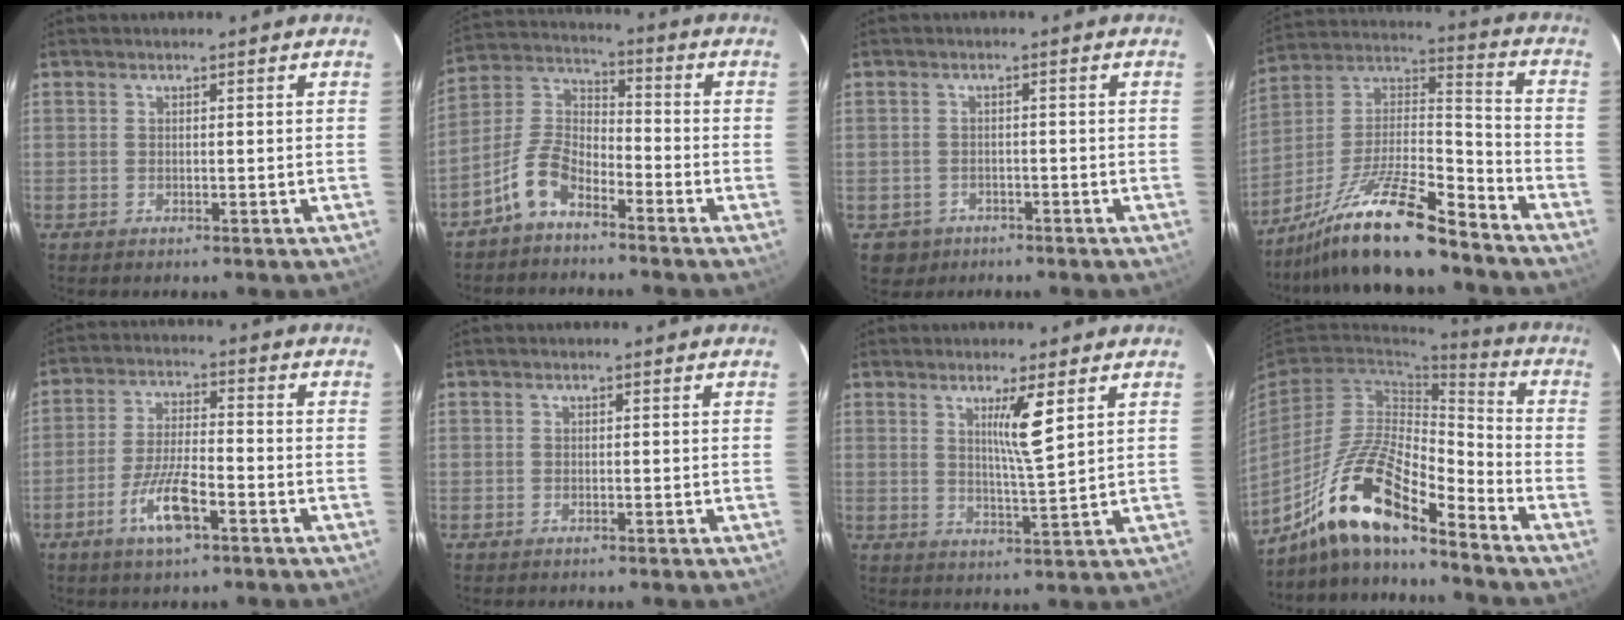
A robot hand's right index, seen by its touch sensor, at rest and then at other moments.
{"total": 8.0, "force": [-5.5, 3.5, 4.7], "torque": [-0.117, 0.022, -0.115]}
{"total": 3.7, "force": [-1.9, 3.1, 0.2], "torque": [-0.004, 0.008, -0.027]}
{"total": 18.9, "force": [-14.7, 2.6, 11.6], "torque": [-0.235, 0.001, -0.265]}
{"total": 8.5, "force": [-4.3, 1.9, 7.2], "torque": [-0.144, -0.004, -0.077]}
{"total": 0.0}
{"total": 6.0, "force": [2.5, -0.4, 5.4], "torque": [-0.093, -0.012, 0.044]}
{"total": 16.2, "force": [-11.8, 3.4, 10.6], "torque": [-0.203, 0.011, -0.214]}